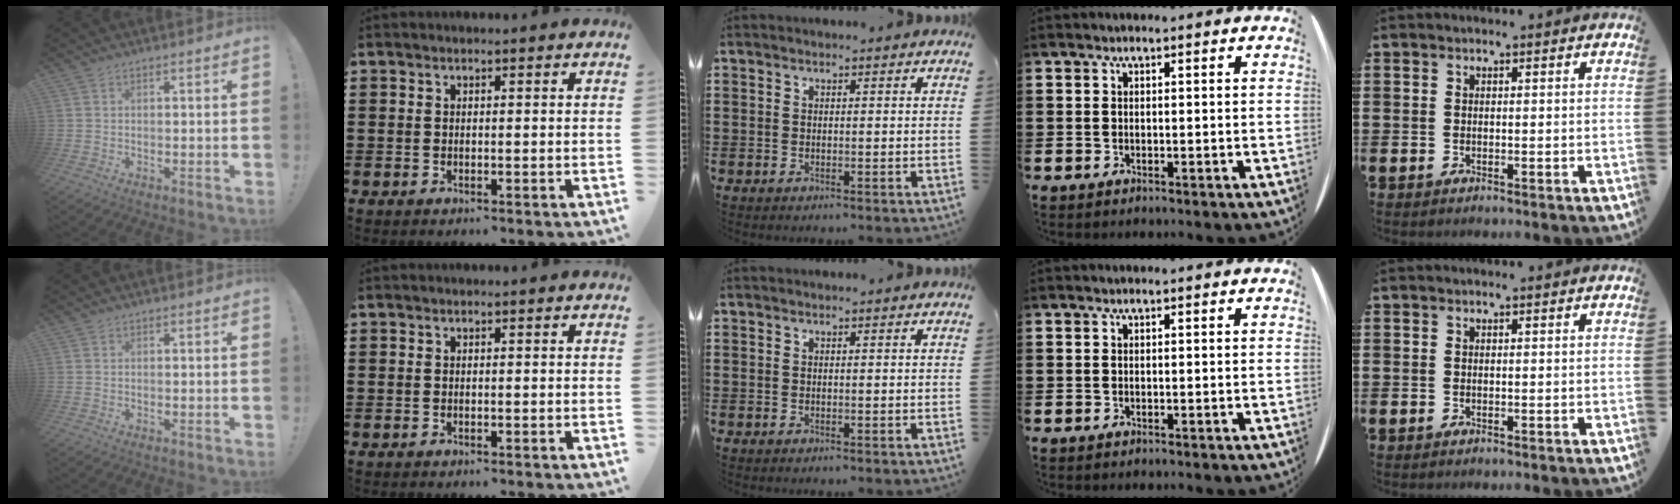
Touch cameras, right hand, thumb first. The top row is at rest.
{}